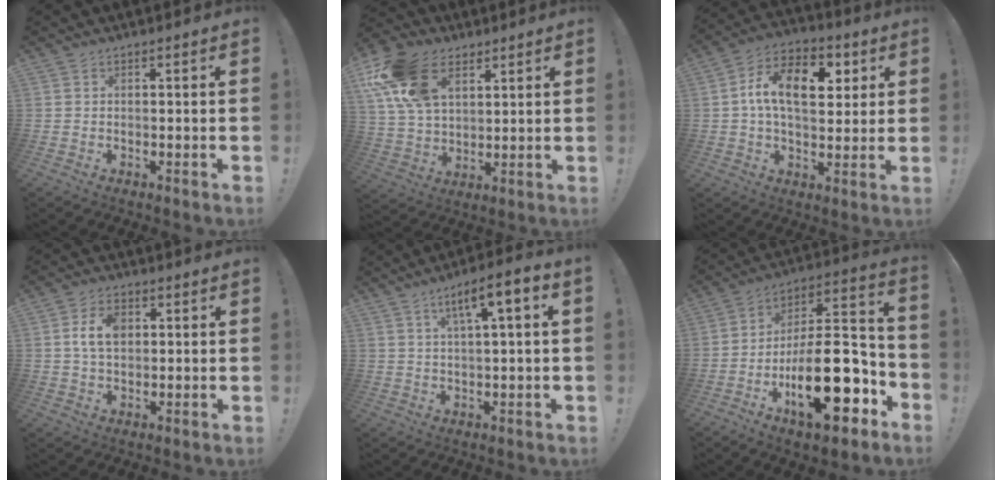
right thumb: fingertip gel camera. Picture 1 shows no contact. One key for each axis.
{"total": 19.5, "fx": 9.3, "fy": 12.7, "fz": 11.5, "tx": -0.214, "ty": -0.034, "tz": 0.176}
{"total": 15.5, "fx": 3.9, "fy": 9.4, "fz": 11.7, "tx": -0.181, "ty": -0.002, "tz": 0.065}
{"total": 7.7, "fx": 1.4, "fy": 5.0, "fz": 5.7, "tx": -0.094, "ty": 0.003, "tz": 0.023}
{"total": 8.1, "fx": 2.6, "fy": 1.2, "fz": 7.6, "tx": -0.119, "ty": -0.006, "tz": 0.036}
{"total": 25.6, "fx": -9.1, "fy": 10.6, "fz": 21.4, "tx": -0.350, "ty": 0.049, "tz": -0.141}